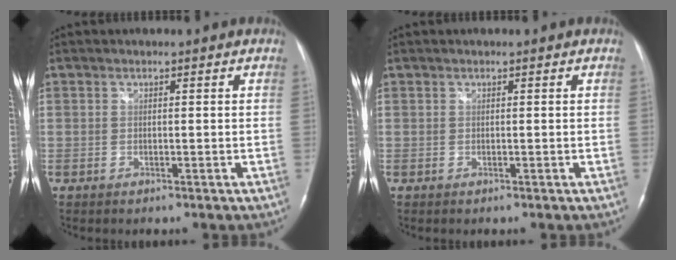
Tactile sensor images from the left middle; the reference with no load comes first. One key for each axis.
{"total": 0.0}